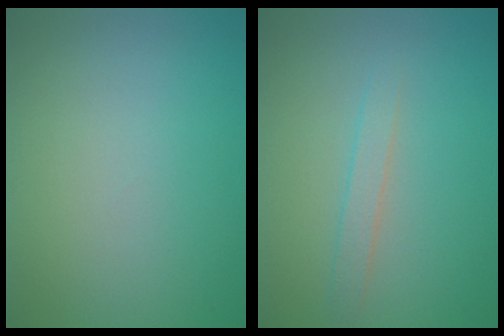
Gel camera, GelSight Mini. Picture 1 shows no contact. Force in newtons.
{"total": 1.6, "press": 1.6, "slide": 0.0}